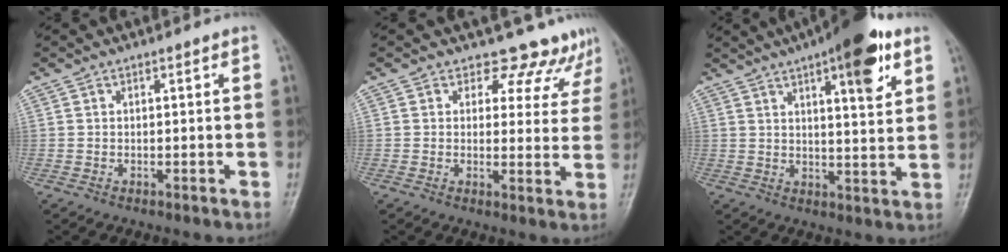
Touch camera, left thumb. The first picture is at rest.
{"total": 9.3, "force": [8.2, 4.3, 0.1], "torque": [0.049, -0.047, 0.072]}
{"total": 14.0, "force": [7.3, 4.1, 11.2], "torque": [-0.135, -0.024, 0.099]}